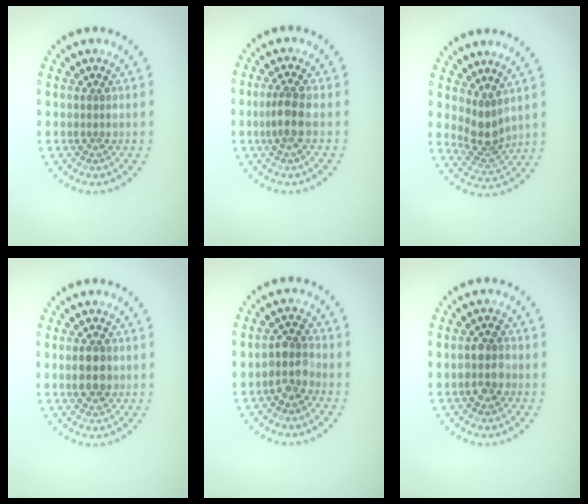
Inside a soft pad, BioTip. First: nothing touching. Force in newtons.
{"total": 2.2, "press": 1.9, "slide": 1.1}
{"total": 2.7, "press": 2.1, "slide": 1.7}
{"total": 2.9, "press": 2.9, "slide": 0.1}
{"total": 2.8, "press": 2.4, "slide": 1.4}
{"total": 2.7, "press": 2.5, "slide": 0.8}